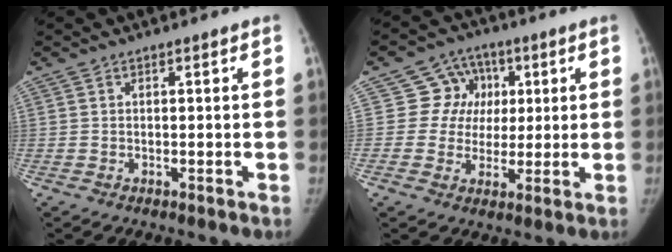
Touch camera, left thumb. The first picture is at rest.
{"total": 8.8, "force": [2.2, 8.3, 2.0], "torque": [0.019, 0.005, 0.030]}